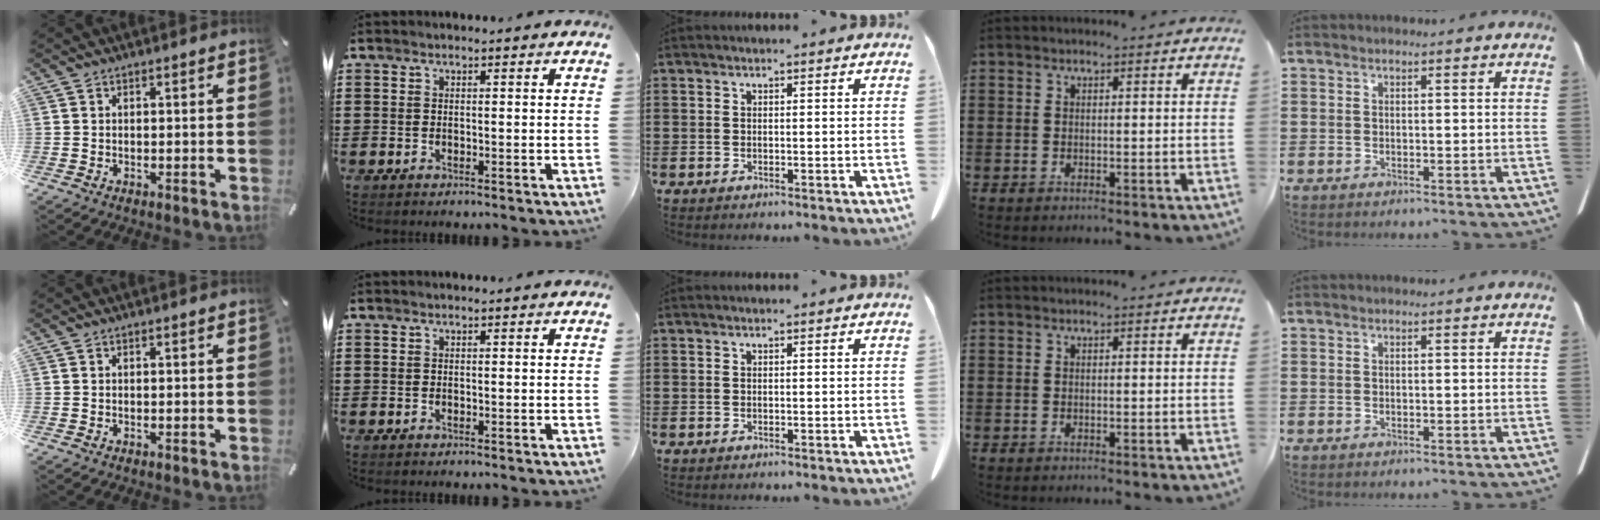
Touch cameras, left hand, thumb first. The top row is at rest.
{}